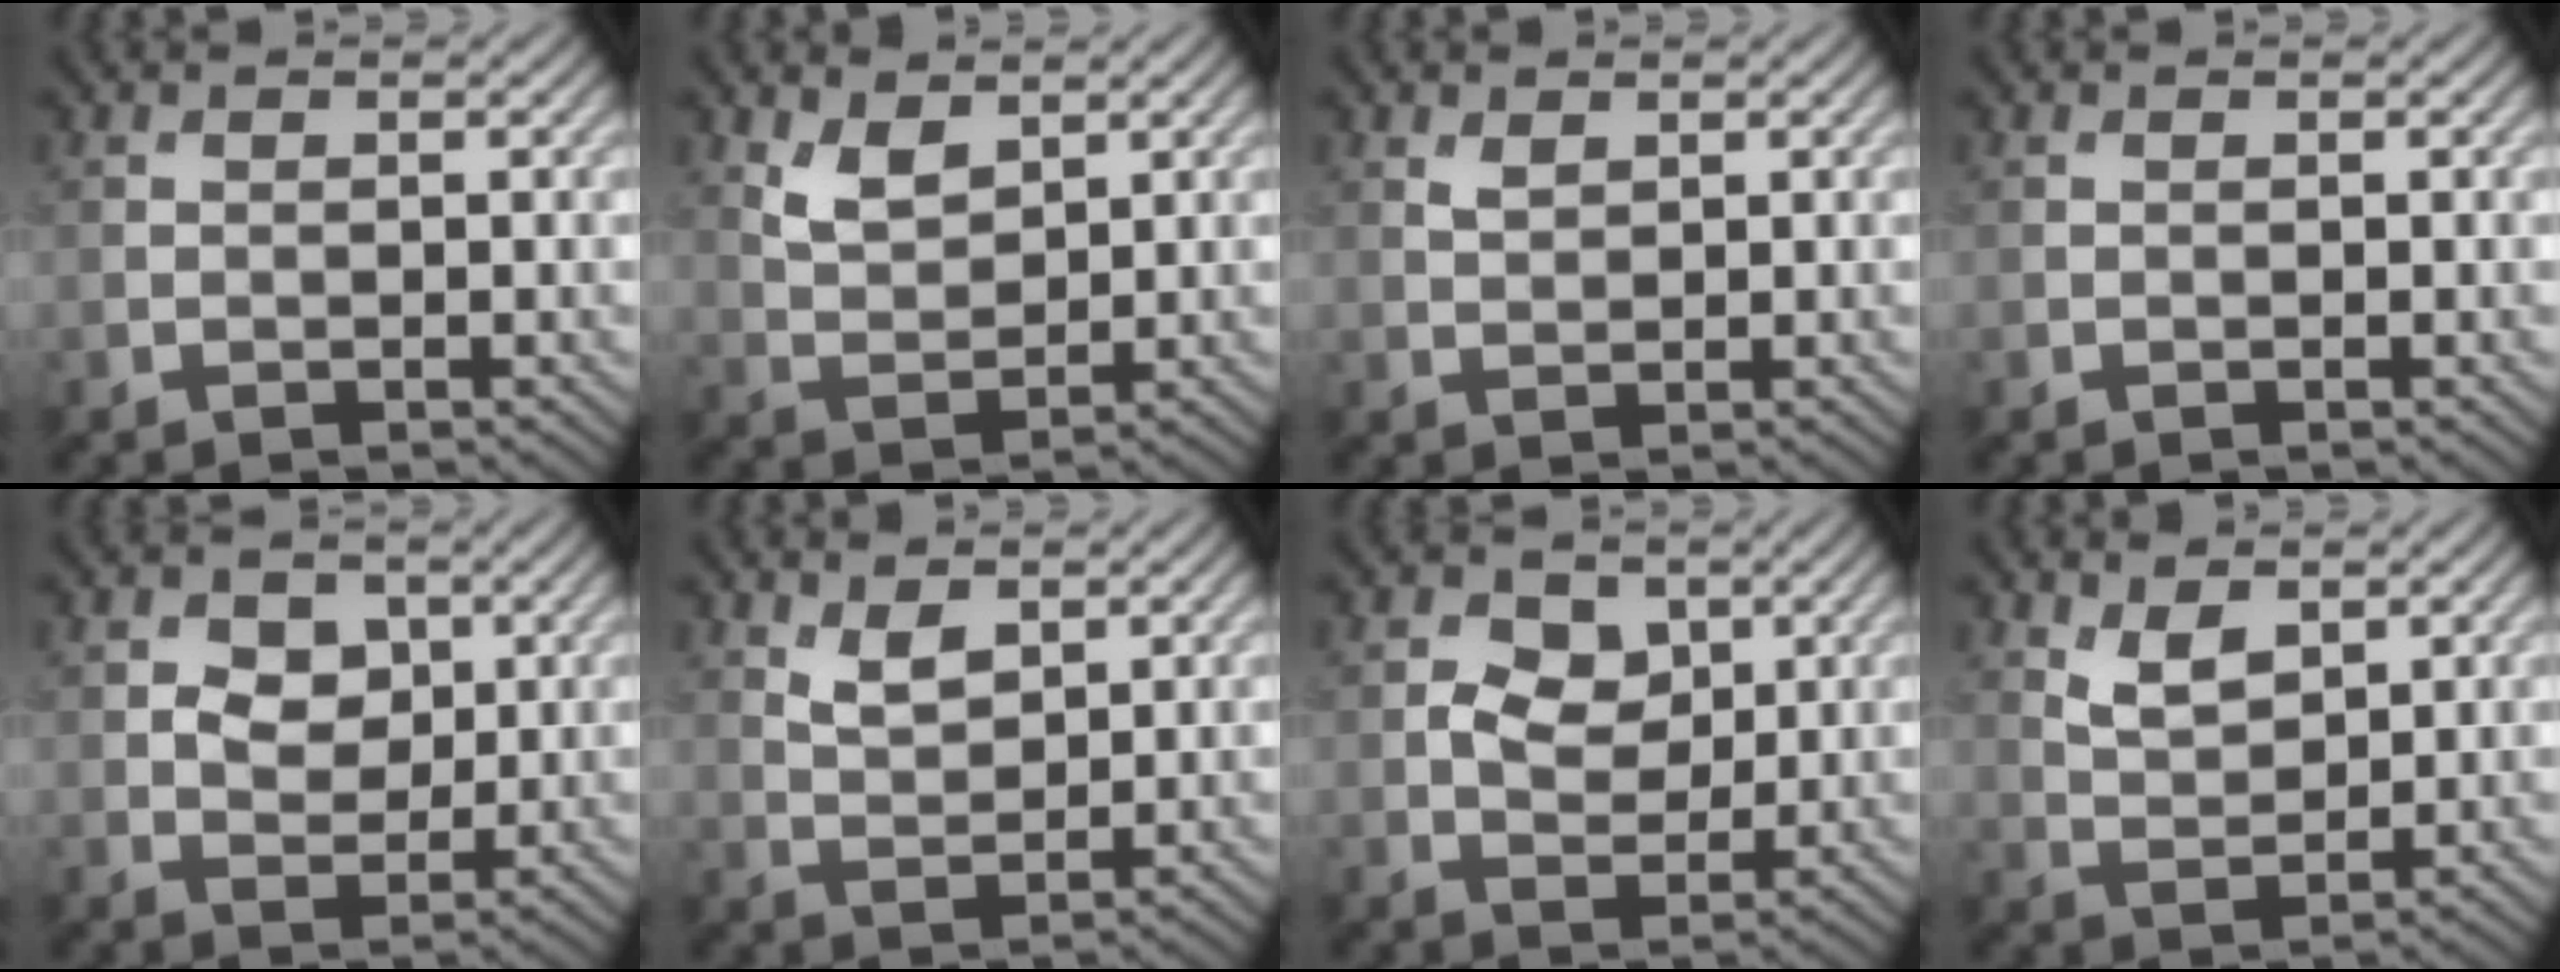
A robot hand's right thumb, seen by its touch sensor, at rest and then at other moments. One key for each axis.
{"total": 3.8, "fx": 2.4, "fy": 1.9, "fz": 2.3, "tx": -0.054, "ty": -0.009, "tz": 0.053}
{"total": 1.2, "fx": 0.8, "fy": 0.6, "fz": 0.7, "tx": -0.019, "ty": -0.002, "tz": 0.019}
{"total": 0.0}
{"total": 3.9, "fx": 1.0, "fy": 3.1, "fz": 2.2, "tx": -0.041, "ty": -0.003, "tz": 0.006}
{"total": 3.1, "fx": 1.9, "fy": 1.5, "fz": 2.0, "tx": -0.045, "ty": -0.006, "tz": 0.042}
{"total": 4.1, "fx": 1.1, "fy": 3.1, "fz": 2.5, "tx": -0.049, "ty": -0.001, "tz": 0.011}
{"total": 3.6, "fx": 2.1, "fy": 1.8, "fz": 2.2, "tx": -0.051, "ty": -0.008, "tz": 0.047}